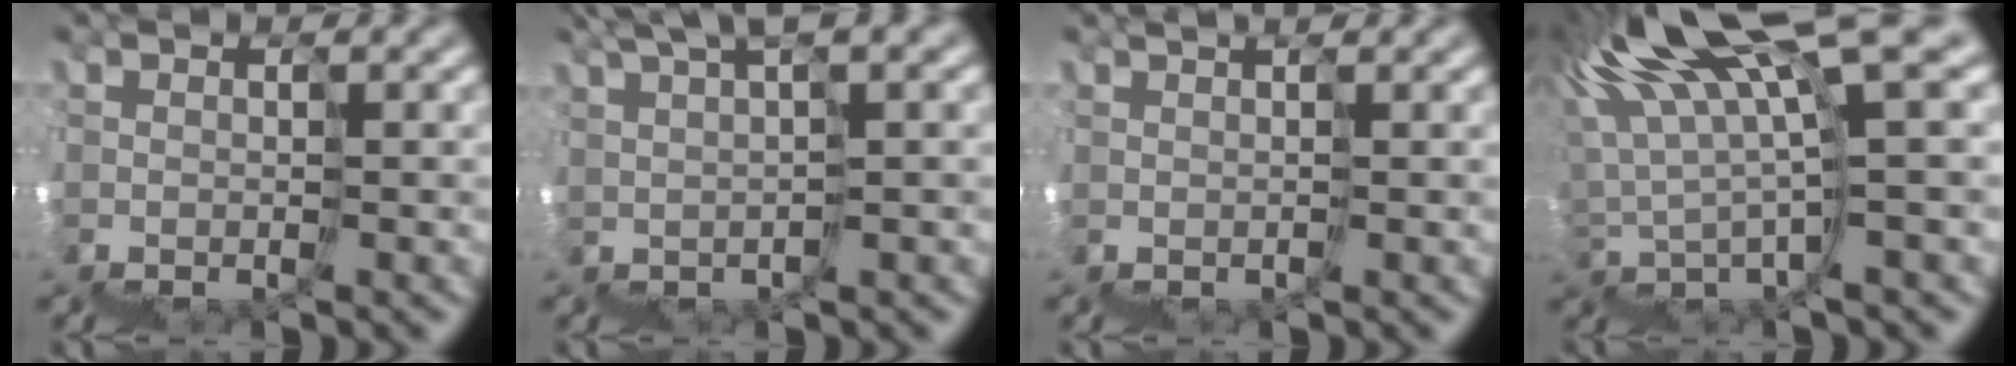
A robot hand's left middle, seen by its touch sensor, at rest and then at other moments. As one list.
[{"total": 4.2, "force": [3.6, 0.1, 2.1], "torque": [-0.050, 0.024, 0.065]}, {"total": 1.3, "force": [1.2, 0.0, 0.5], "torque": [0.005, 0.009, 0.024]}, {"total": 9.4, "force": [5.2, 1.3, 7.8], "torque": [-0.161, 0.021, 0.099]}]